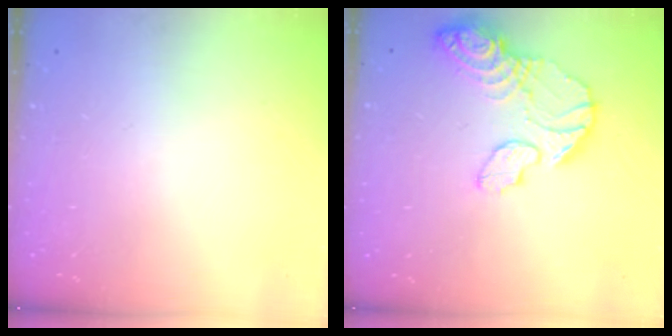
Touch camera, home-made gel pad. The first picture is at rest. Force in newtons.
{"total": 12.6, "press": 12.6, "slide": 0.9}